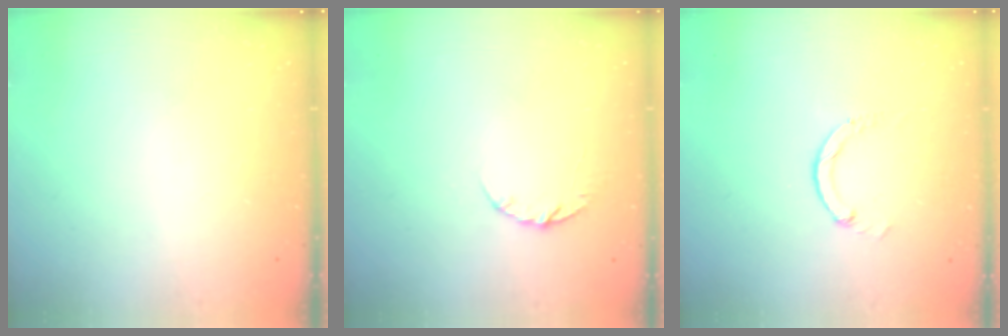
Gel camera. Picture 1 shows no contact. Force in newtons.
{"total": 4.4, "press": 4.4, "slide": 0.6}
{"total": 1.3, "press": 1.2, "slide": 0.2}